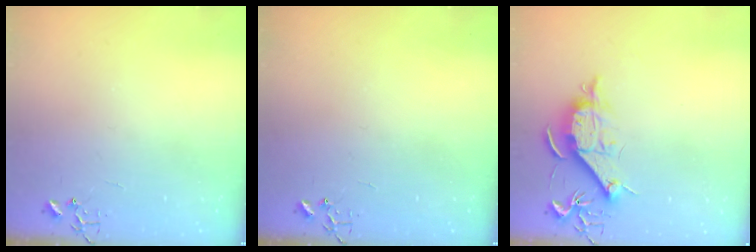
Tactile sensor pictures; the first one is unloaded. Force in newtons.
{"total": 0.0}
{"total": 10.6, "press": 10.6, "slide": 0.8}